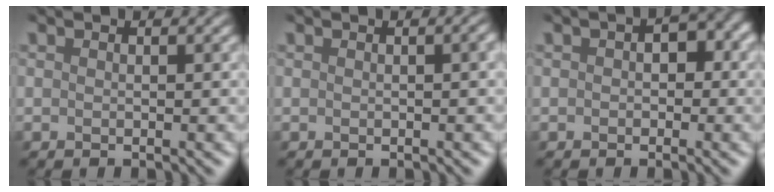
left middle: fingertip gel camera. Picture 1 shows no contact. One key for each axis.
{"total": 1.7, "fx": -0.3, "fy": 0.8, "fz": 1.5, "tx": -0.003, "ty": 0.010, "tz": -0.009}
{"total": 1.9, "fx": -0.3, "fy": 1.4, "fz": 1.2, "tx": -0.010, "ty": 0.009, "tz": -0.010}